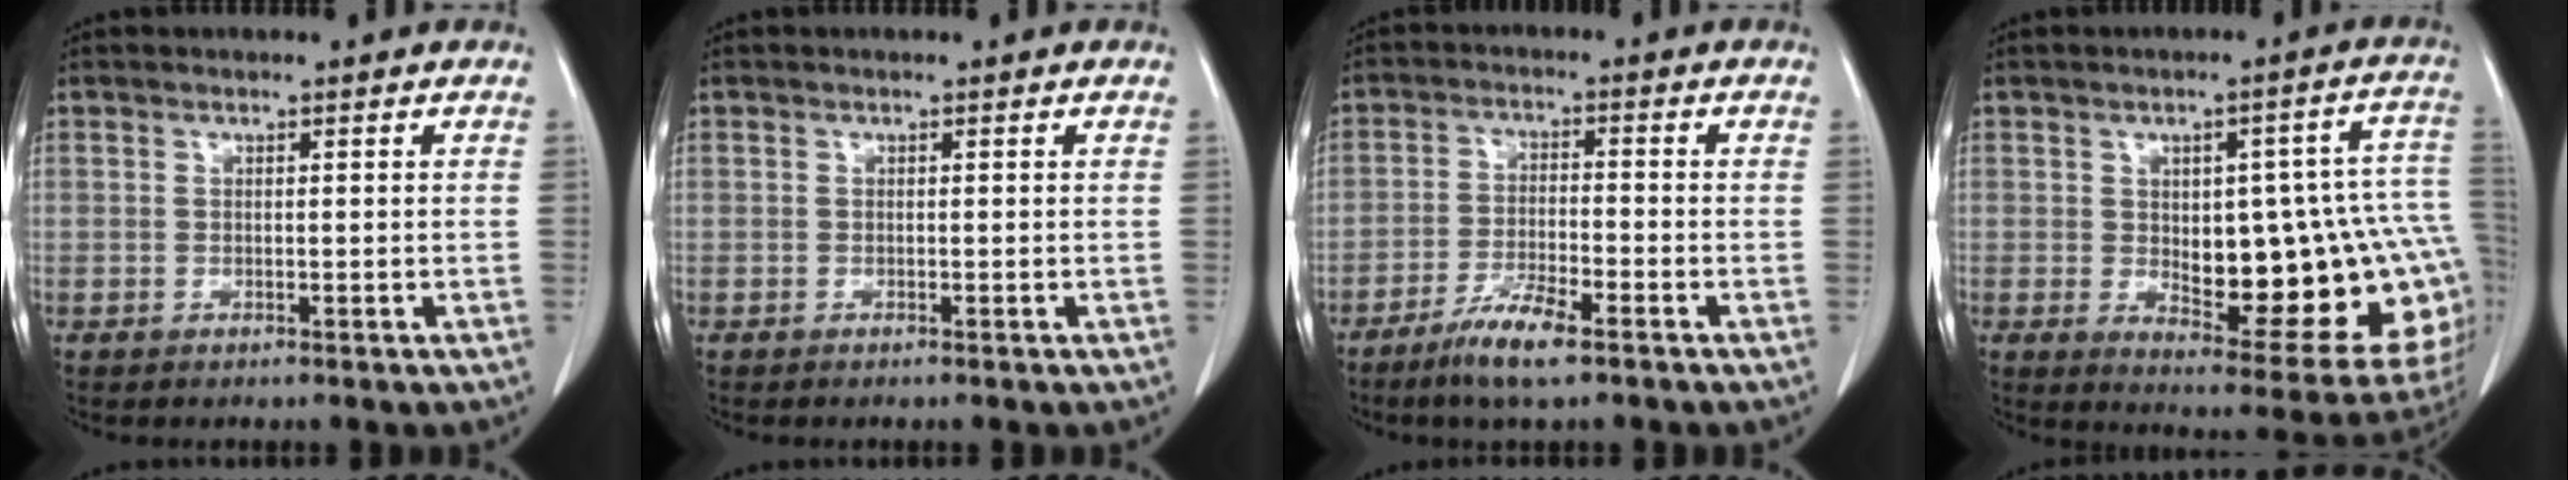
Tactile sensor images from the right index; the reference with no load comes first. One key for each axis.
{"total": 0.0}
{"total": 6.5, "fx": -4.4, "fy": 0.8, "fz": 4.7, "tx": -0.094, "ty": -0.009, "tz": -0.082}
{"total": 22.2, "fx": -1.9, "fy": 7.9, "fz": 20.7, "tx": -0.187, "ty": 0.032, "tz": 0.005}